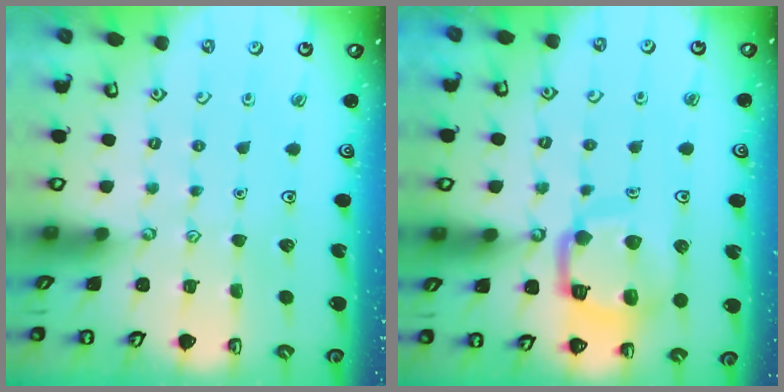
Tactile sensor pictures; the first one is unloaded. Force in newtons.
{"total": 14.5, "press": 14.4, "slide": 1.5}